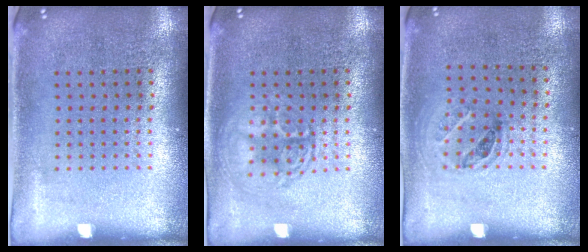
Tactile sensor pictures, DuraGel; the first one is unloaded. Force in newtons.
{"total": 2.6, "press": 2.6, "slide": 0.4}
{"total": 1.0, "press": 0.7, "slide": 0.7}